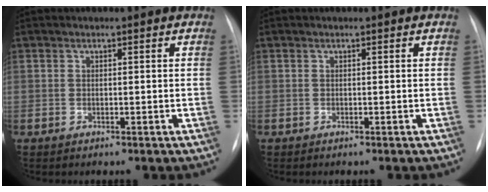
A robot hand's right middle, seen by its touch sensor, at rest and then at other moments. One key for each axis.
{"total": 0.0}